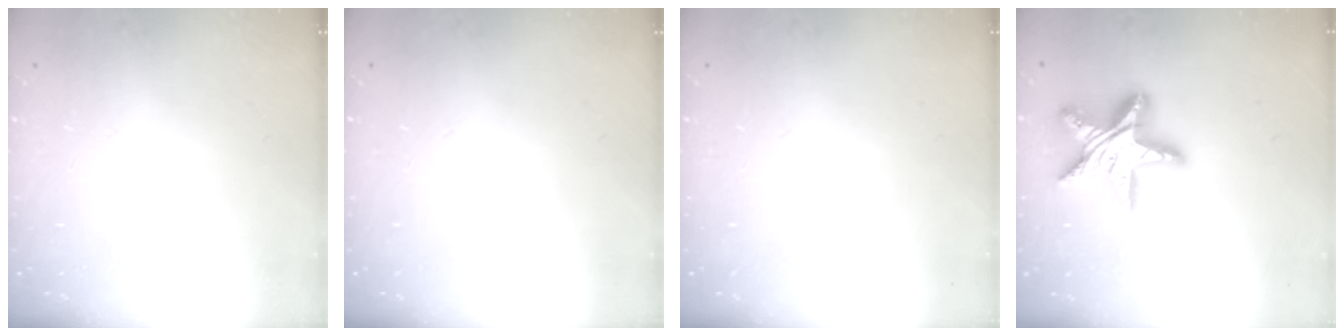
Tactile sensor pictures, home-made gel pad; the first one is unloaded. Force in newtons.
{"total": 0.0}
{"total": 0.0}
{"total": 18.5, "press": 18.4, "slide": 1.6}